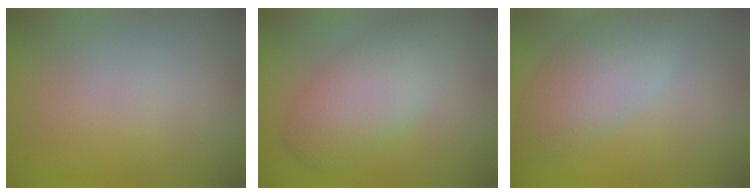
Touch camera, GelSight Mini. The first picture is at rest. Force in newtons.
{"total": 5.3, "press": 5.3, "slide": 0.3}
{"total": 5.1, "press": 5.1, "slide": 0.3}